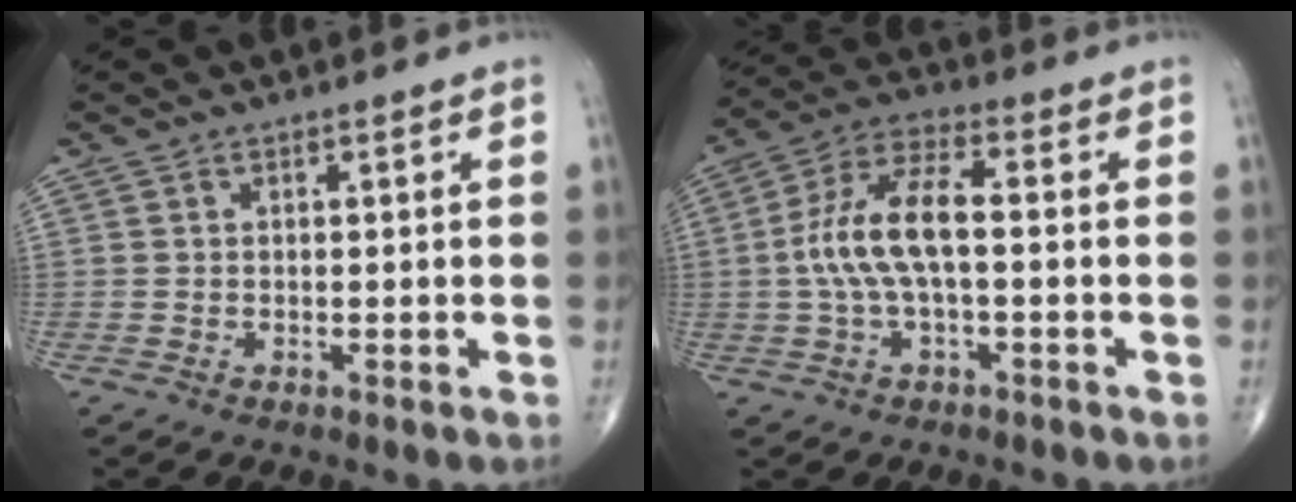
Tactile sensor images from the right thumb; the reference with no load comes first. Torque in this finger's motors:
{"motor_torque": [-0.40, 0.83, 1.23, -0.19, 0.36]}